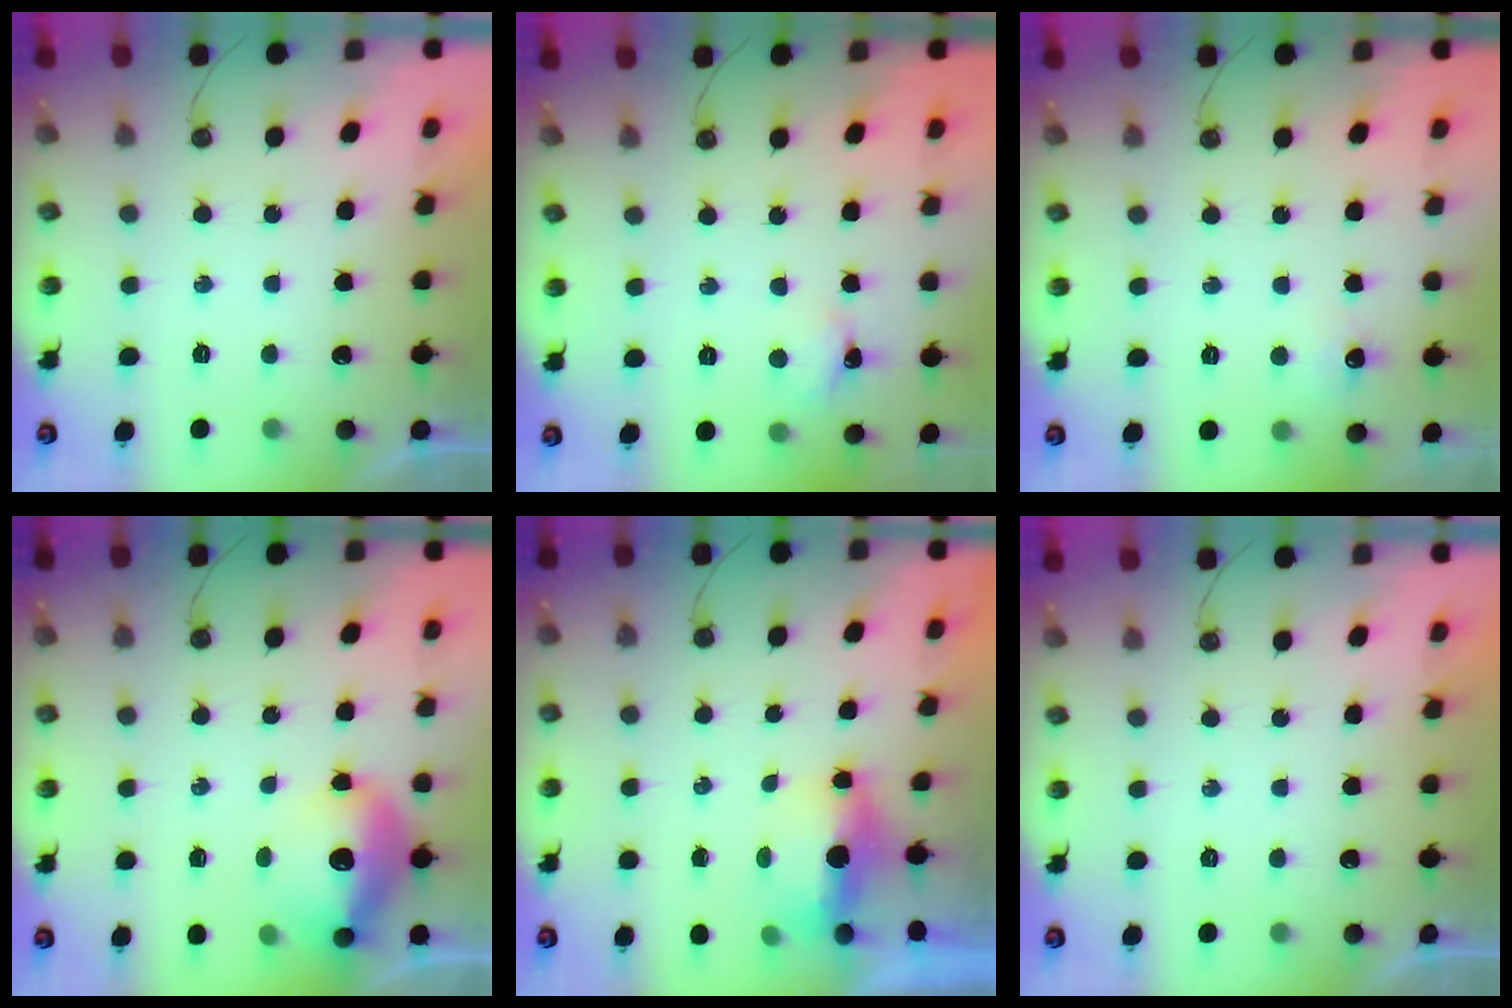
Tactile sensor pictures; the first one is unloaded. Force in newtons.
{"total": 3.0, "press": 3.0, "slide": 0.4}
{"total": 5.0, "press": 4.9, "slide": 0.7}
{"total": 13.4, "press": 13.3, "slide": 1.2}
{"total": 5.8, "press": 5.2, "slide": 2.5}
{"total": 0.0}